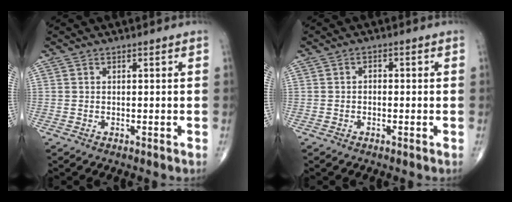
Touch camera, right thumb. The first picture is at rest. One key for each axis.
{"total": 1.2, "fx": -0.1, "fy": 0.8, "fz": 0.8, "tx": -0.007, "ty": 0.006, "tz": -0.006}